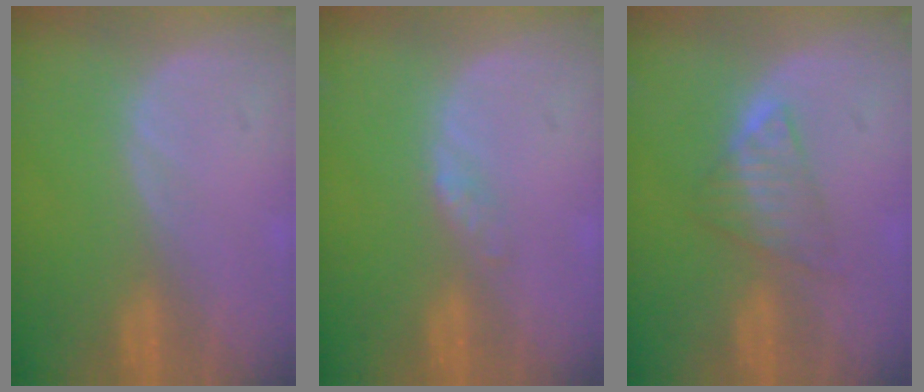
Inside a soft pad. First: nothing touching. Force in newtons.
{"total": 1.4, "press": 1.4, "slide": 0.1}
{"total": 4.4, "press": 4.3, "slide": 0.8}